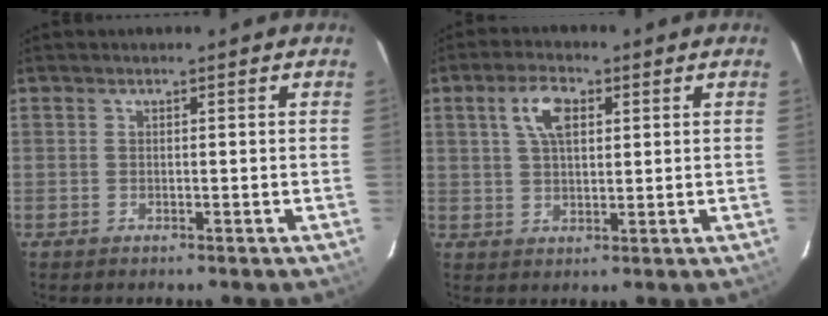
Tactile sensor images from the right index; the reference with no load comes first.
{"total": 6.2, "force": [2.3, 3.1, 4.9], "torque": [-0.093, 0.014, 0.042]}